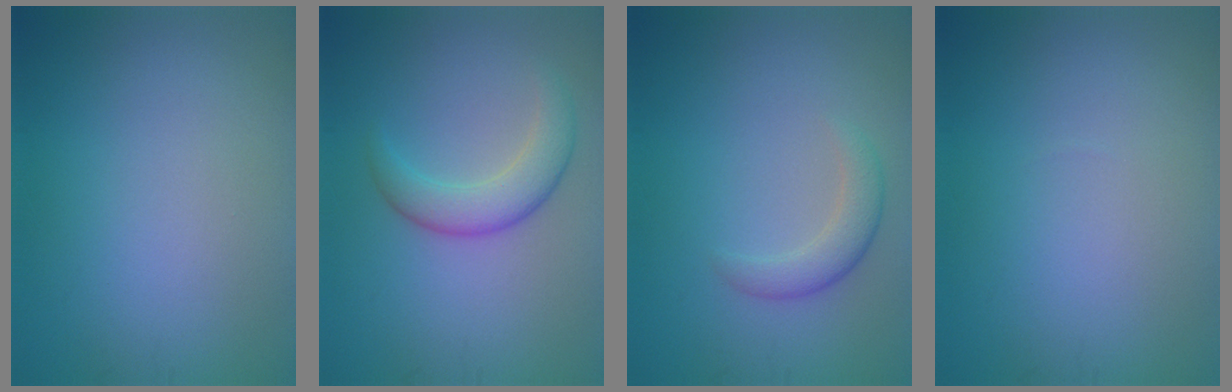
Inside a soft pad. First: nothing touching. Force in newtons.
{"total": 3.6, "press": 3.6, "slide": 0.1}
{"total": 2.3, "press": 2.3, "slide": 0.2}
{"total": 0.0}